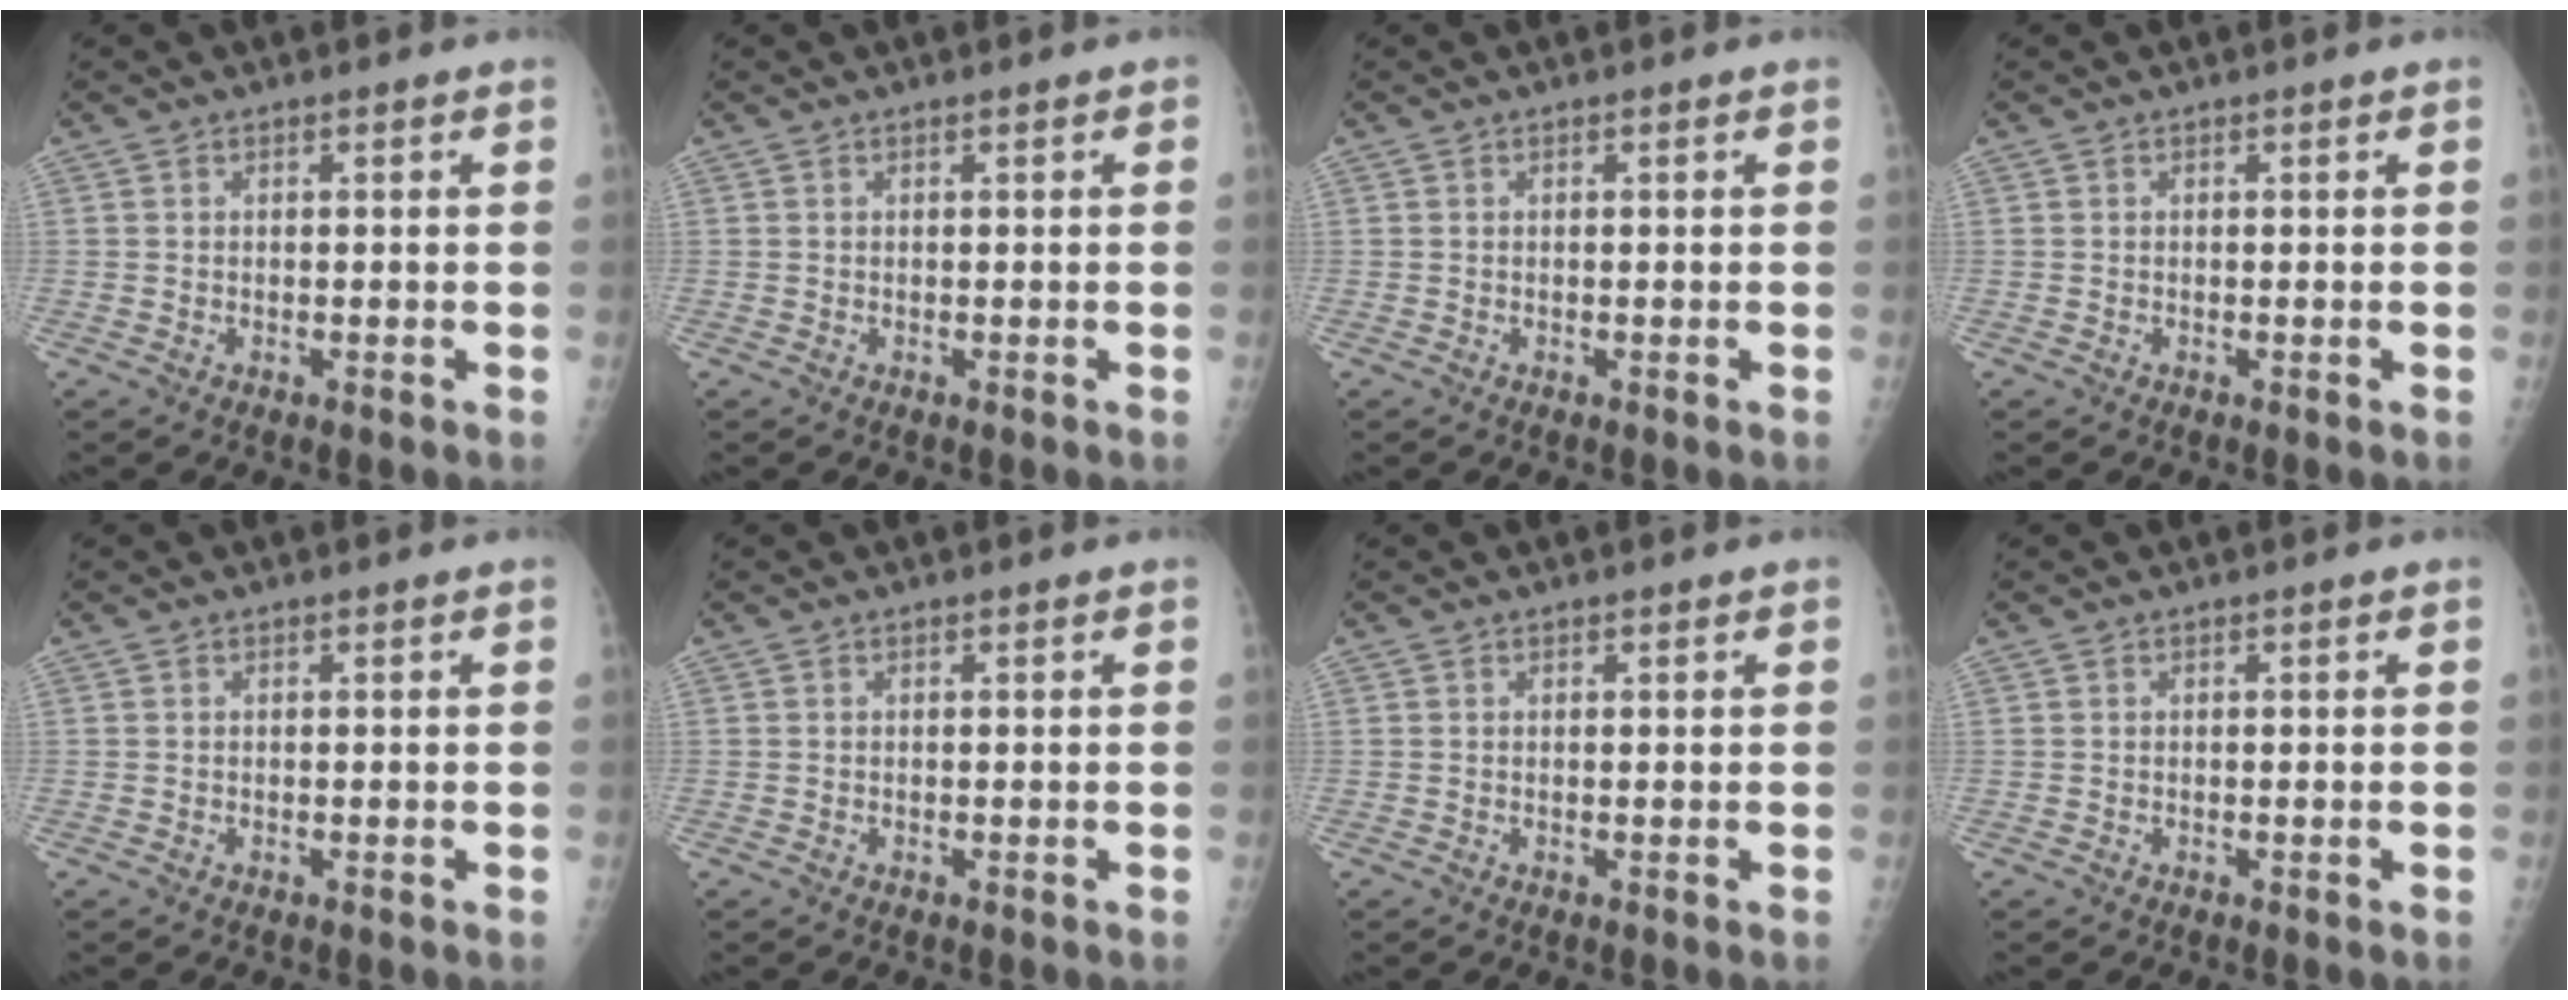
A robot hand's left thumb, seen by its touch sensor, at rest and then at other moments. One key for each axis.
{"total": 0.0}
{"total": 0.0}
{"total": 0.0}
{"total": 0.0}
{"total": 0.0}
{"total": 0.0}
{"total": 0.0}